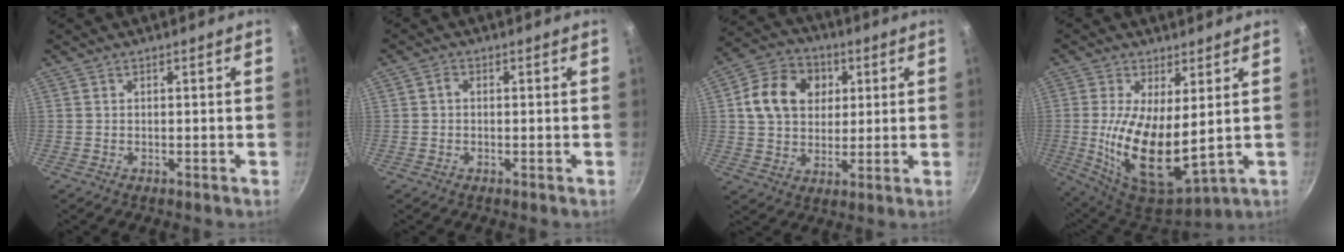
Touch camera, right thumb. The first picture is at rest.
{"total": 1.4, "force": [-0.1, 1.2, 0.8], "torque": [-0.016, 0.006, -0.004]}
{"total": 7.5, "force": [0.4, 5.1, 5.5], "torque": [-0.087, 0.020, -0.004]}
{"total": 15.6, "force": [0.8, 6.6, 14.1], "torque": [-0.262, -0.028, 0.028]}